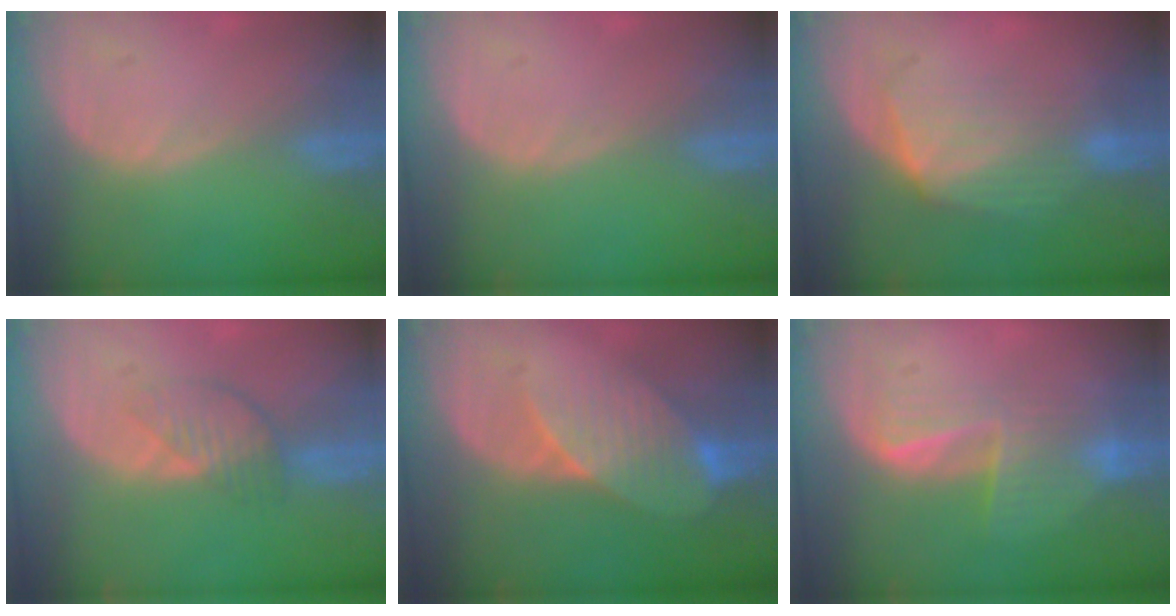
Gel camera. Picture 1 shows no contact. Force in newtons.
{"total": 0.0}
{"total": 7.1, "press": 6.5, "slide": 2.9}
{"total": 3.9, "press": 3.6, "slide": 1.6}
{"total": 8.4, "press": 7.5, "slide": 3.8}
{"total": 6.5, "press": 6.2, "slide": 1.9}